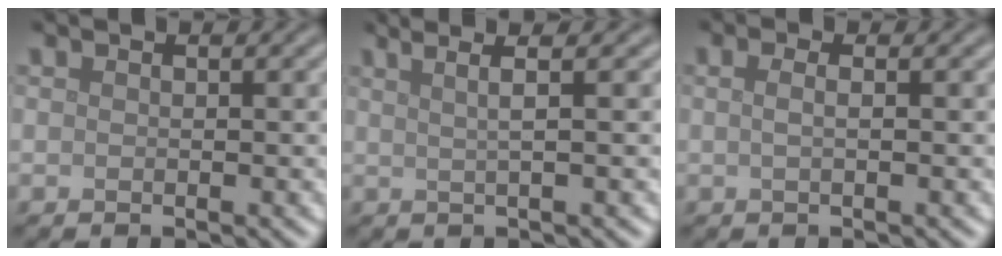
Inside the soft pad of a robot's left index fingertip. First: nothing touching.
{"total": 4.7, "force": [2.4, 1.8, 3.6], "torque": [-0.039, 0.031, 0.001]}
{"total": 1.7, "force": [0.5, 0.8, 1.4], "torque": [-0.019, 0.002, -0.009]}